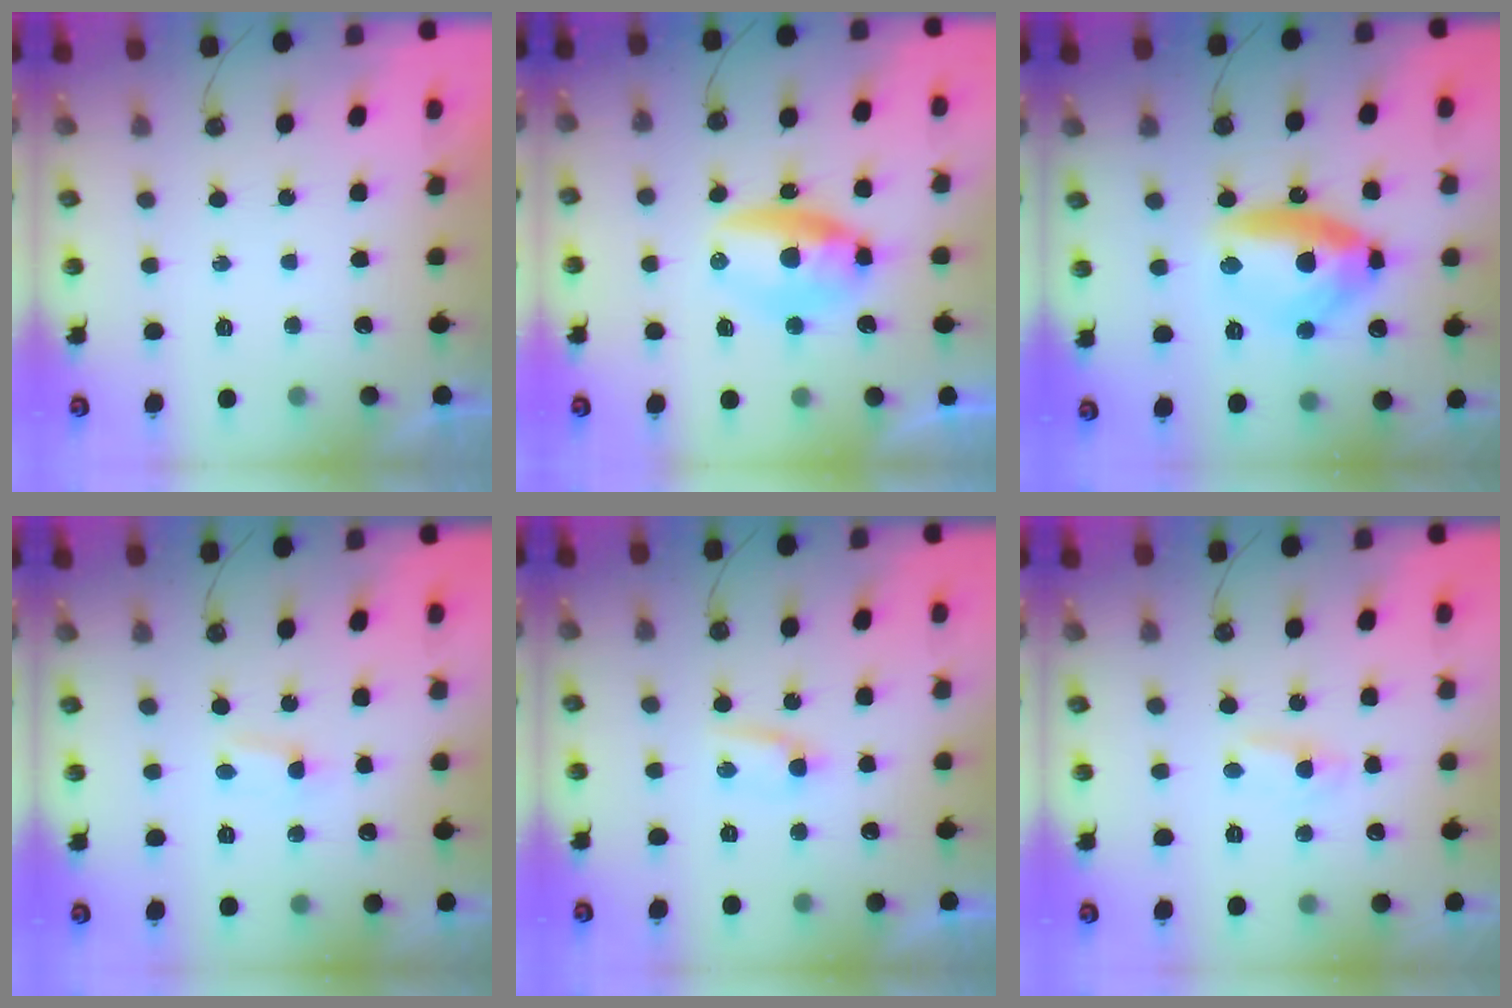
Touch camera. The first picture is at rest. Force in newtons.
{"total": 10.4, "press": 9.6, "slide": 4.0}
{"total": 14.4, "press": 14.2, "slide": 2.4}
{"total": 0.6, "press": 0.6, "slide": 0.1}
{"total": 5.0, "press": 3.6, "slide": 3.5}
{"total": 2.2, "press": 2.2, "slide": 0.3}